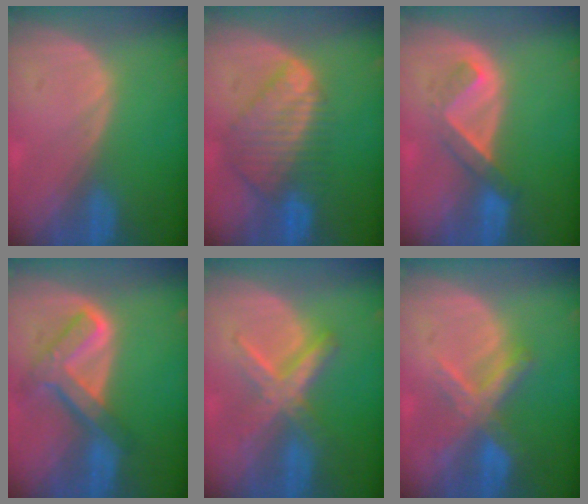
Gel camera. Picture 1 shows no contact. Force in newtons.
{"total": 9.1, "press": 7.7, "slide": 4.8}
{"total": 5.1, "press": 4.4, "slide": 2.6}
{"total": 7.8, "press": 6.6, "slide": 4.1}
{"total": 5.9, "press": 5.9, "slide": 0.2}
{"total": 7.1, "press": 6.2, "slide": 3.6}